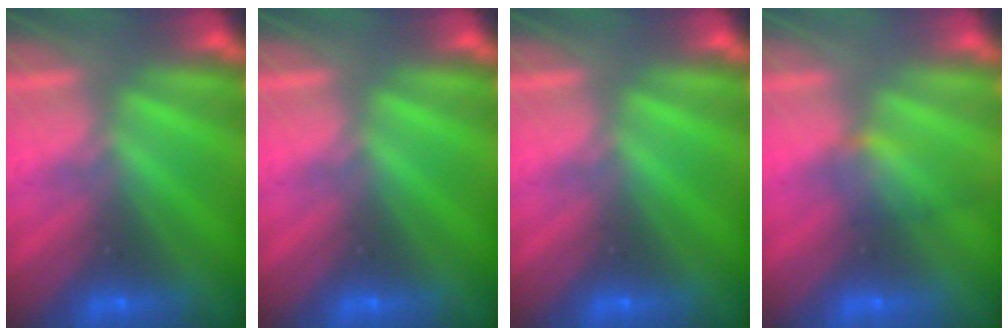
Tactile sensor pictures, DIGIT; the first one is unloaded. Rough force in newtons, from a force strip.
{"total": 0.0}
{"total": 0.0}
{"total": 2.2}